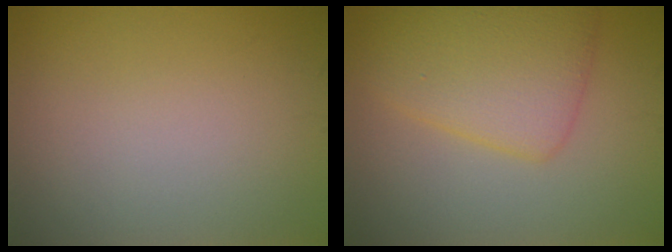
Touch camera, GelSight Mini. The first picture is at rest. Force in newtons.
{"total": 5.4, "press": 5.4, "slide": 0.1}